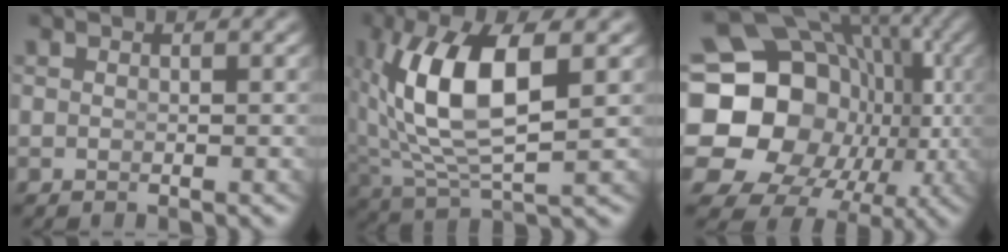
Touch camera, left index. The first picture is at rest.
{"total": 8.5, "force": [1.1, 3.5, 7.7], "torque": [-0.164, -0.011, 0.037]}
{"total": 22.6, "force": [-1.3, 18.3, 13.3], "torque": [-0.267, -0.073, -0.006]}